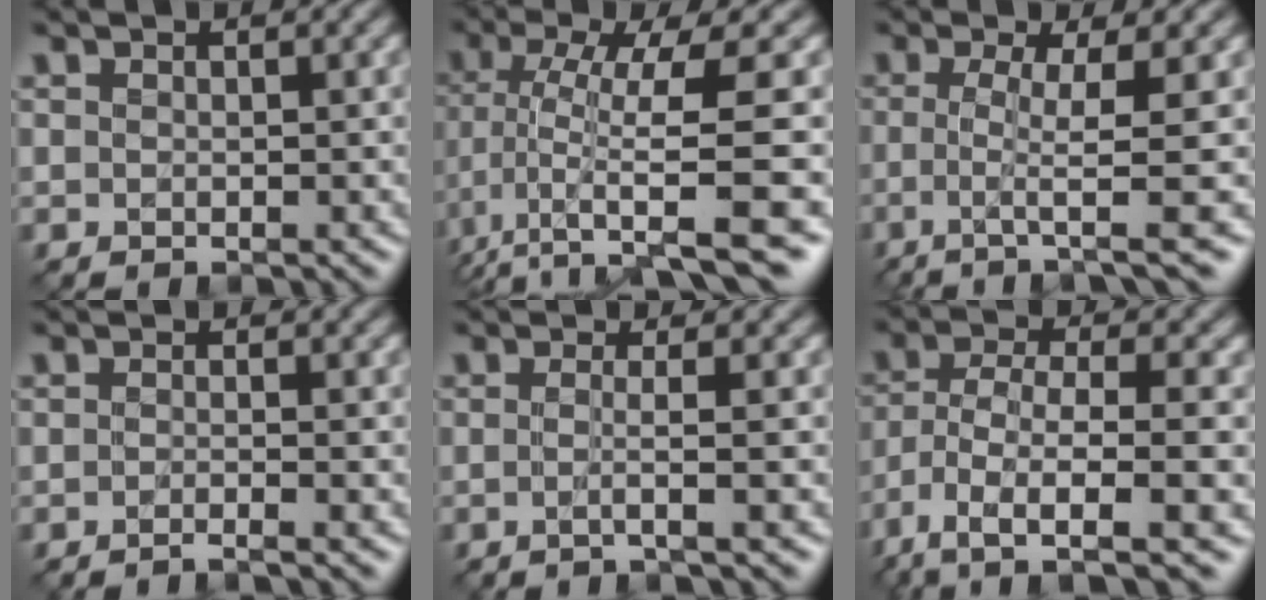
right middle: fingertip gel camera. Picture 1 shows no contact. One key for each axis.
{"total": 8.8, "fx": -2.7, "fy": 2.6, "fz": 7.9, "tx": -0.144, "ty": -0.004, "tz": -0.051}
{"total": 5.3, "fx": -0.7, "fy": 1.0, "fz": 5.1, "tx": -0.085, "ty": -0.004, "tz": -0.017}
{"total": 1.7, "fx": -1.0, "fy": 0.4, "fz": 1.3, "tx": -0.005, "ty": -0.007, "tz": -0.029}
{"total": 2.3, "fx": -0.4, "fy": 0.6, "fz": 2.2, "tx": -0.029, "ty": -0.011, "tz": -0.027}
{"total": 8.6, "fx": -4.7, "fy": 3.0, "fz": 6.5, "tx": -0.121, "ty": -0.007, "tz": -0.086}